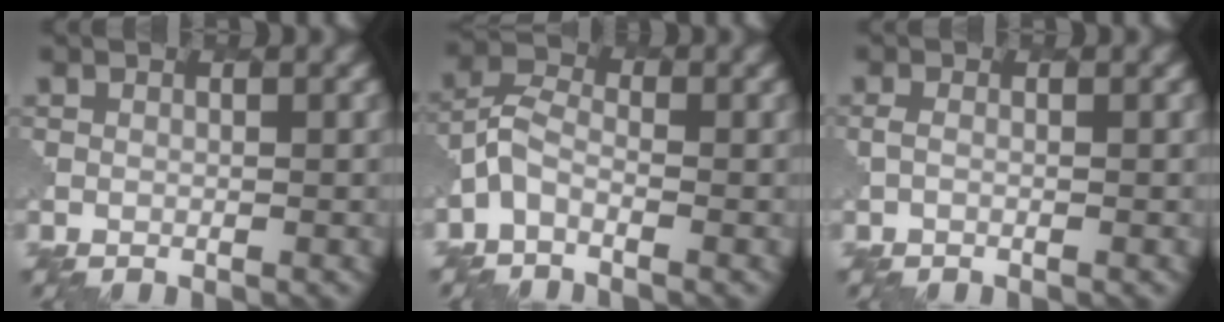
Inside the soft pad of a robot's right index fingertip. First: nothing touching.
{"total": 2.4, "force": [-1.4, 1.2, 1.5], "torque": [-0.035, 0.009, -0.039]}
{"total": 0.6, "force": [-0.3, 0.2, 0.5], "torque": [-0.012, -0.001, -0.009]}